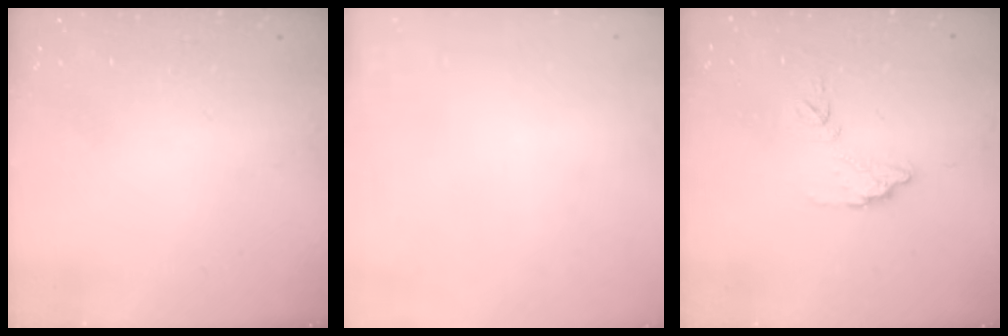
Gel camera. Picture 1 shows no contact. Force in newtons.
{"total": 3.4, "press": 3.2, "slide": 1.3}
{"total": 7.2, "press": 7.2, "slide": 0.3}